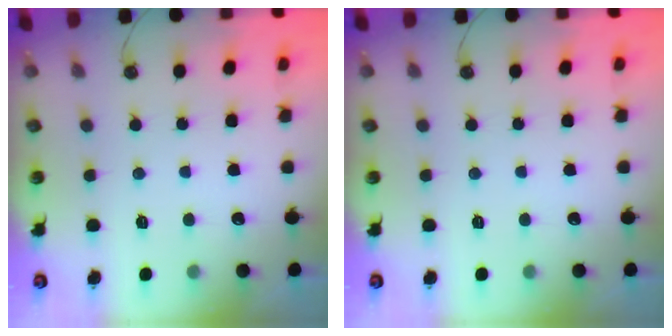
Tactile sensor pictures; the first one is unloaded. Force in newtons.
{"total": 0.0}